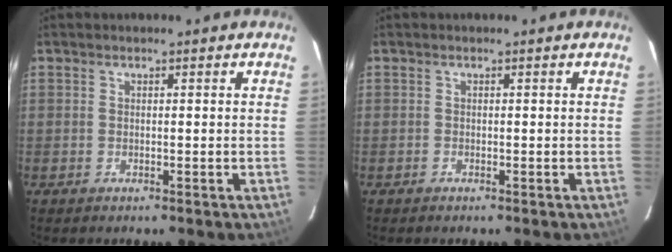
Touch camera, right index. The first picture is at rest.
{"total": 0.0}